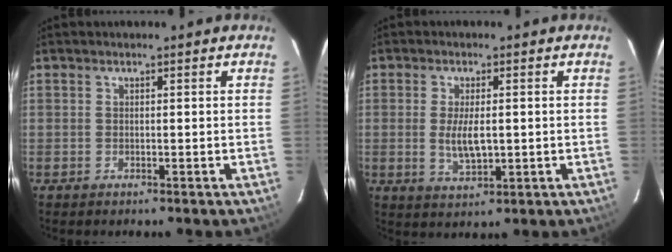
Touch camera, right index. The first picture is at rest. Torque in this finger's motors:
{"motor_torque": [0.28, 0.03, 0.19, 0.05]}